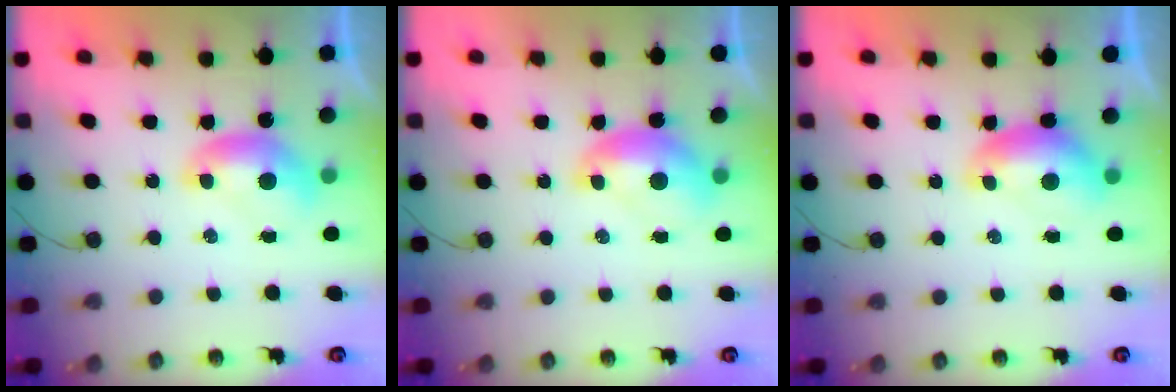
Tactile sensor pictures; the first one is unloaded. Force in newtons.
{"total": 1.3, "press": 1.3, "slide": 0.2}
{"total": 0.0}